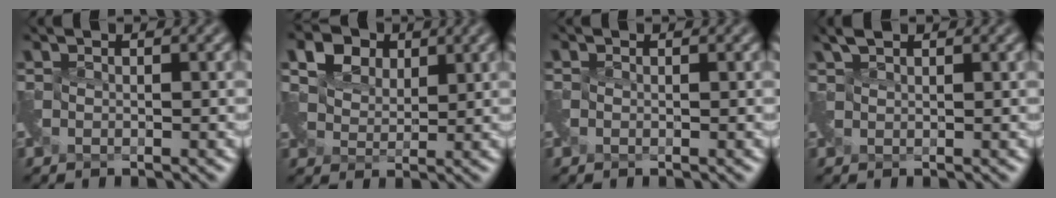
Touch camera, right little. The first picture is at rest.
{"total": 6.4, "force": [4.4, 3.7, 2.9], "torque": [-0.071, 0.010, 0.071]}
{"total": 0.0}
{"total": 1.7, "force": [1.5, 0.3, 0.6], "torque": [-0.016, 0.009, 0.032]}